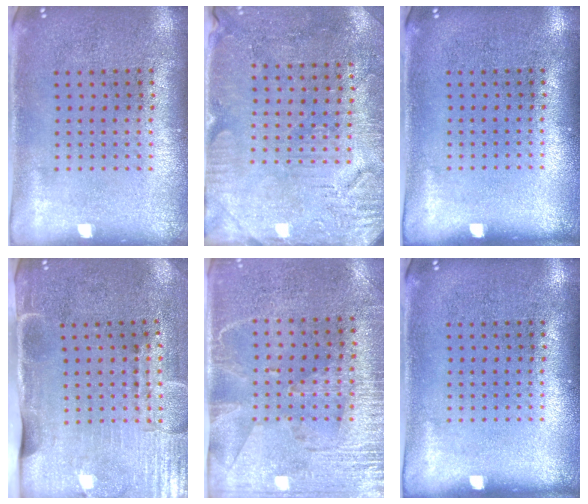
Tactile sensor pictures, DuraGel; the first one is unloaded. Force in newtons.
{"total": 3.0, "press": 2.8, "slide": 0.9}
{"total": 0.0}
{"total": 4.4, "press": 3.7, "slide": 2.4}
{"total": 2.9, "press": 2.5, "slide": 1.4}
{"total": 0.0}